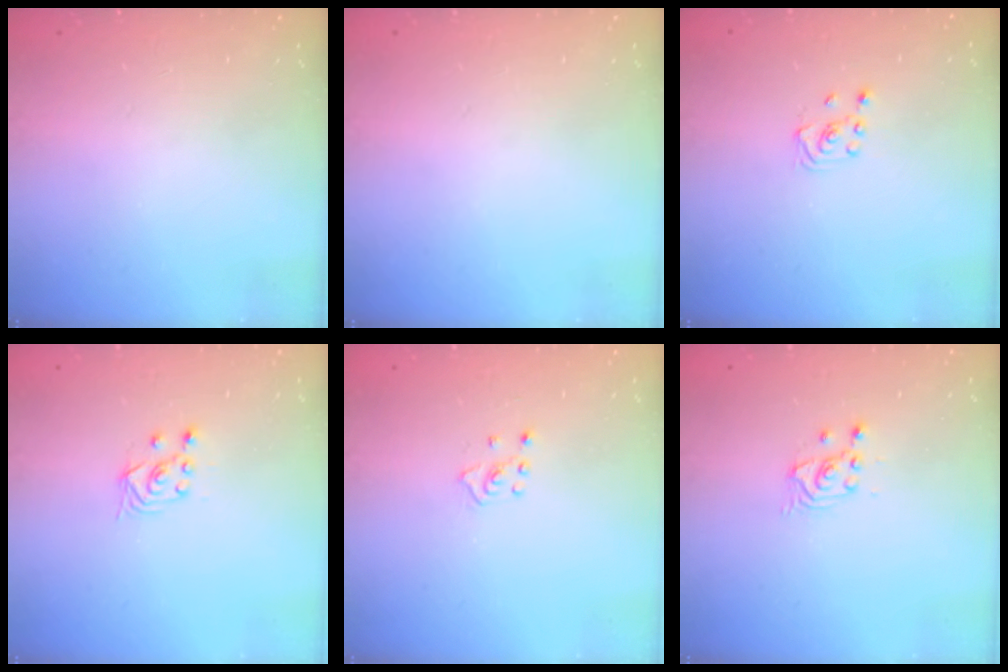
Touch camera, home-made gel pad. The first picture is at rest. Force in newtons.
{"total": 0.0}
{"total": 1.9, "press": 1.8, "slide": 0.6}
{"total": 2.9, "press": 2.5, "slide": 1.4}
{"total": 2.4, "press": 2.4, "slide": 0.5}
{"total": 2.6, "press": 2.5, "slide": 0.3}